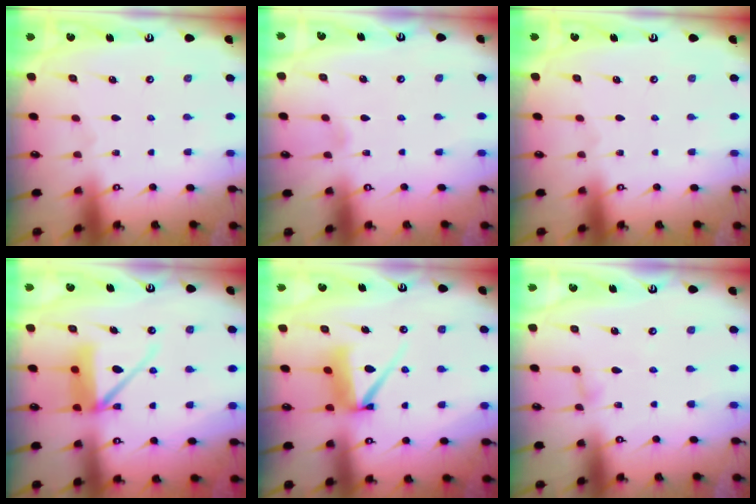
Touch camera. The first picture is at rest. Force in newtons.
{"total": 2.0, "press": 2.0, "slide": 0.3}
{"total": 0.0}
{"total": 10.9, "press": 10.8, "slide": 1.3}
{"total": 9.4, "press": 9.4, "slide": 1.1}
{"total": 2.3, "press": 2.3, "slide": 0.2}